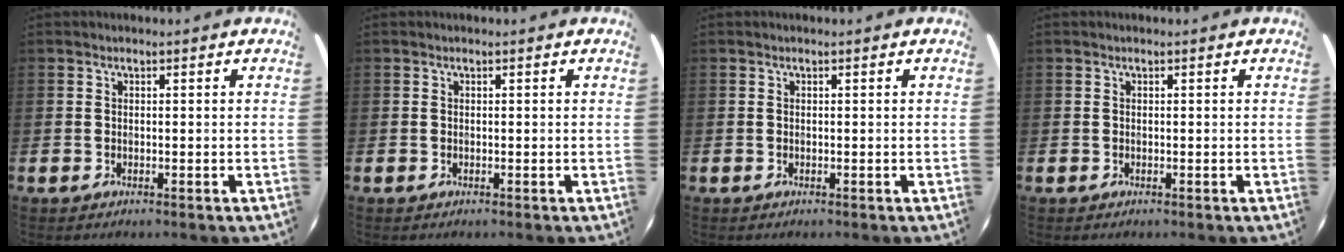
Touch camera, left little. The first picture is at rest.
{"total": 0.0}
{"total": 0.0}
{"total": 0.0}